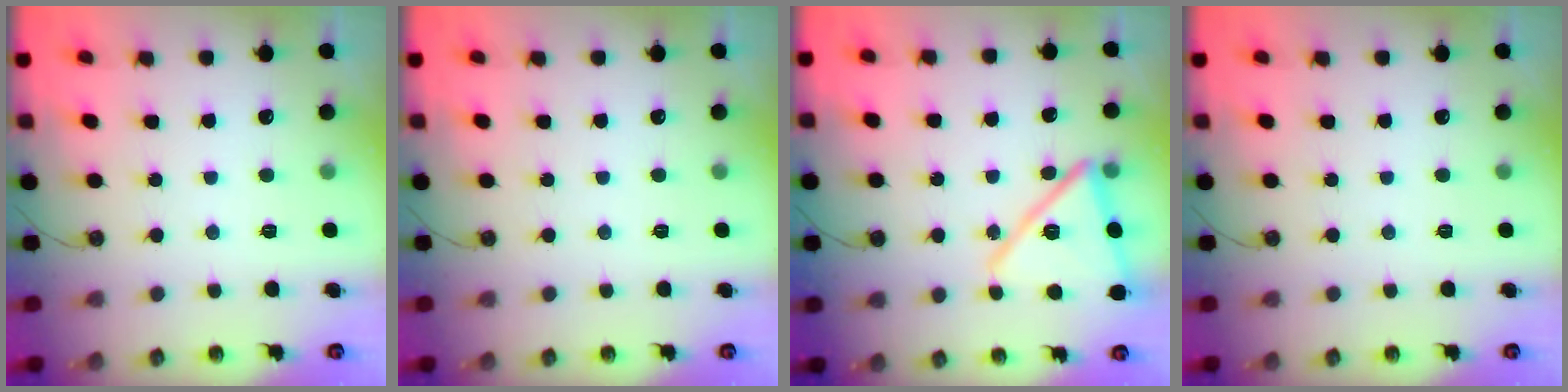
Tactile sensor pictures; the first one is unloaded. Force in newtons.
{"total": 0.0}
{"total": 16.5, "press": 16.5, "slide": 1.2}
{"total": 0.0}